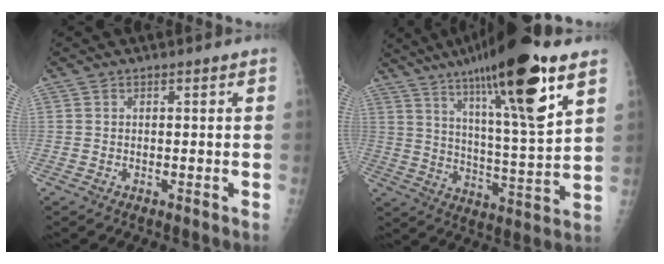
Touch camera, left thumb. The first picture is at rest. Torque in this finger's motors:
{"motor_torque": [2.96, 2.05, 1.77, -1.01, 0.21]}